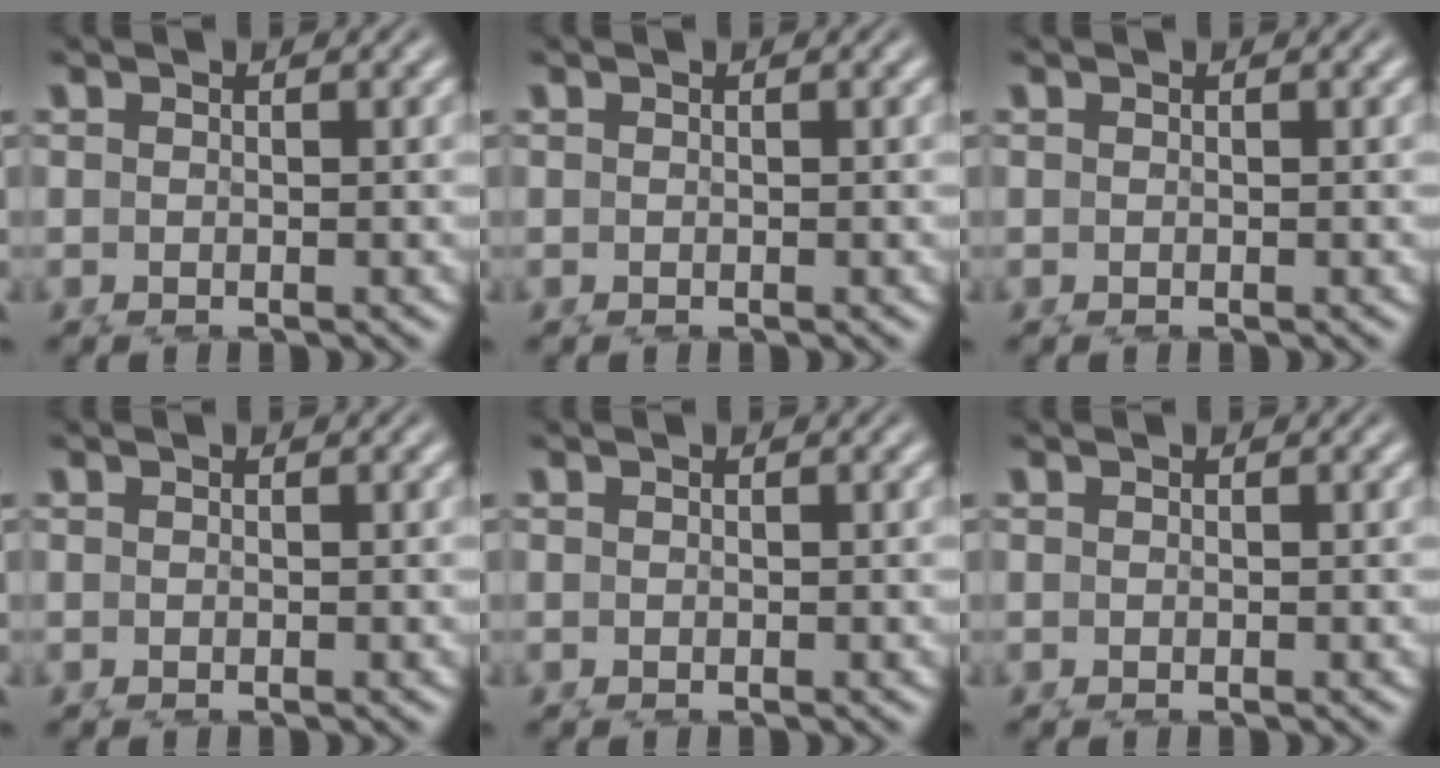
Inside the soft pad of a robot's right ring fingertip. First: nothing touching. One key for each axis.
{"total": 0.0}
{"total": 0.0}
{"total": 0.0}
{"total": 0.0}
{"total": 0.0}